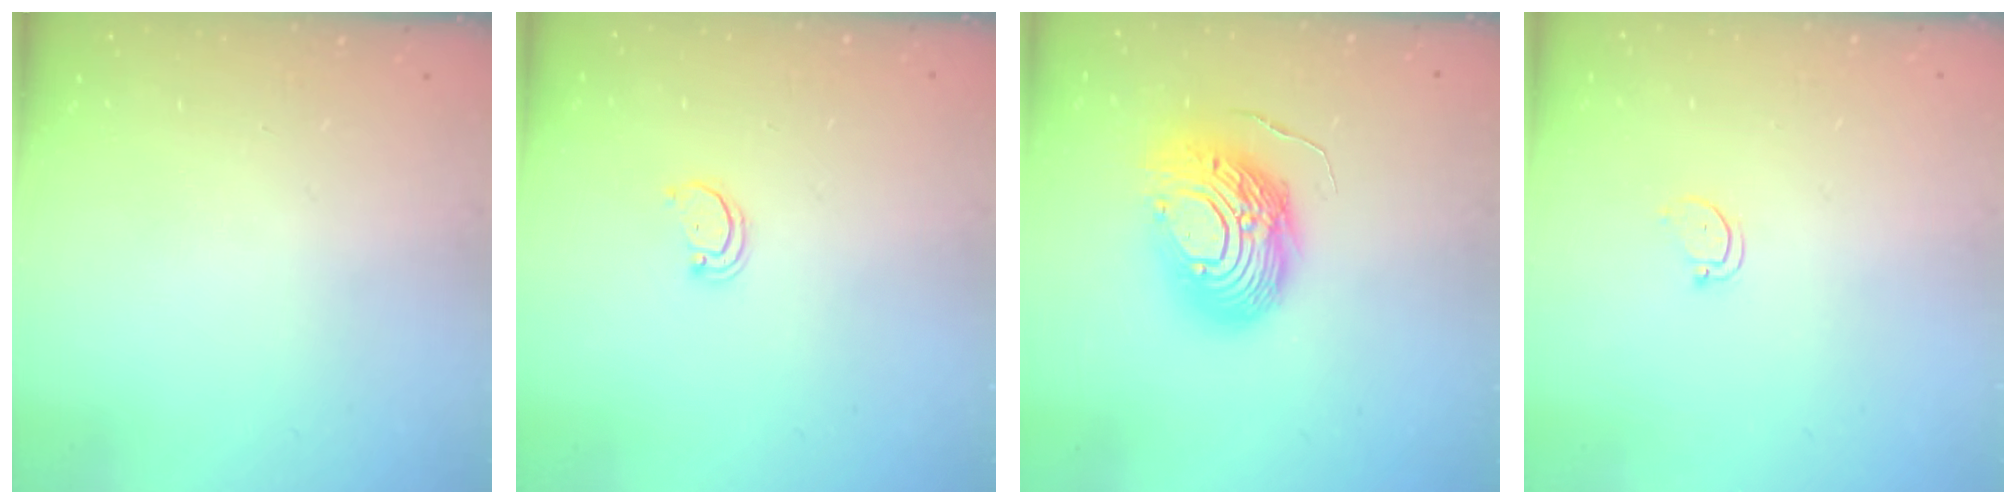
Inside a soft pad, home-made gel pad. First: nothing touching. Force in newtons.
{"total": 1.6, "press": 1.6, "slide": 0.1}
{"total": 16.1, "press": 16.1, "slide": 1.4}
{"total": 2.9, "press": 2.9, "slide": 0.2}